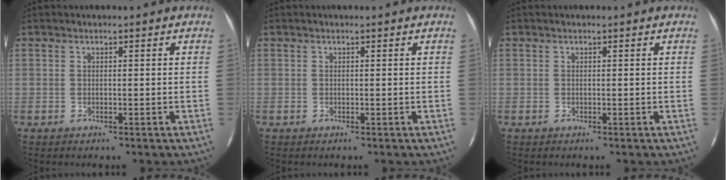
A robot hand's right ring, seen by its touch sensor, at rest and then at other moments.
{"total": 0.0}
{"total": 0.0}